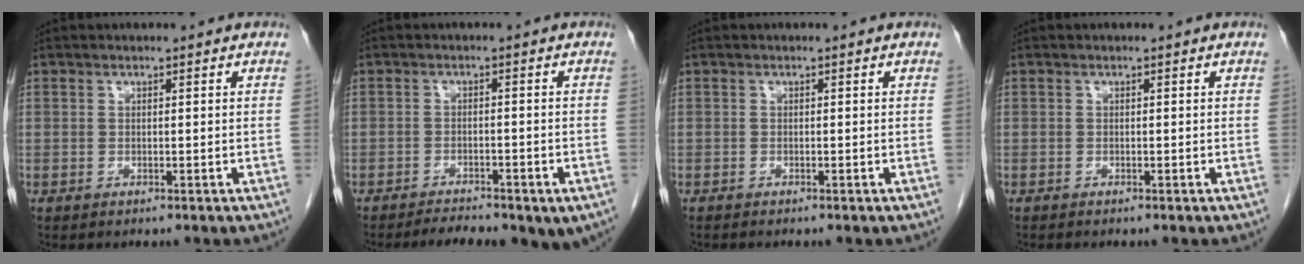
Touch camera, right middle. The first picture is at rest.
{"total": 8.6, "force": [-6.2, 2.7, 5.2], "torque": [-0.070, 0.007, -0.088]}
{"total": 0.6, "force": [-0.5, 0.1, 0.2], "torque": [-0.004, 0.000, -0.009]}
{"total": 0.0}